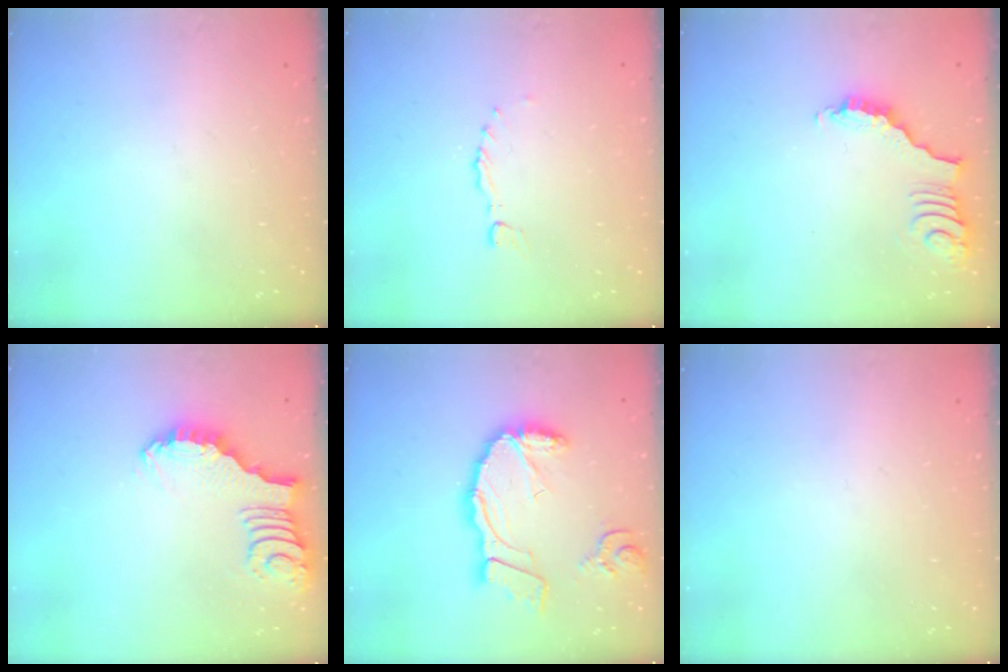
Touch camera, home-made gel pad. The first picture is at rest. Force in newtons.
{"total": 0.0}
{"total": 3.5, "press": 3.4, "slide": 0.7}
{"total": 1.7, "press": 1.6, "slide": 0.4}
{"total": 17.8, "press": 17.7, "slide": 2.0}
{"total": 0.0}